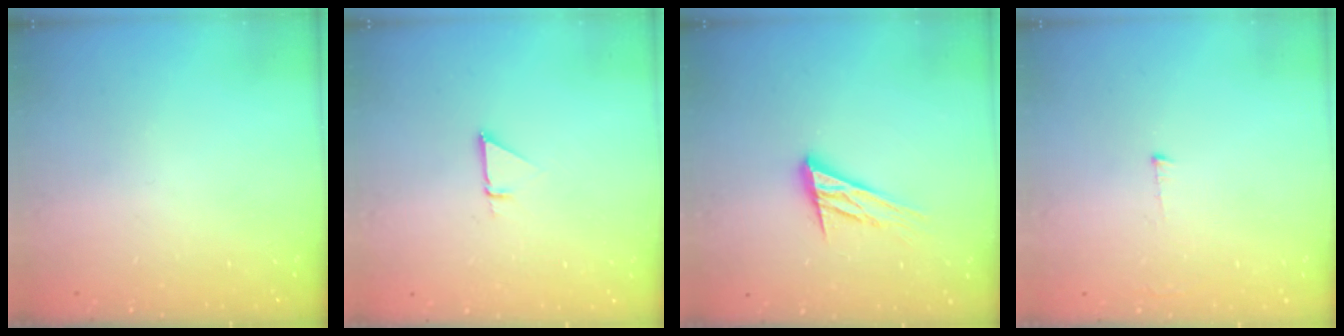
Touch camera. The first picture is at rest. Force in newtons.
{"total": 1.4, "press": 1.4, "slide": 0.0}
{"total": 15.2, "press": 15.0, "slide": 2.7}
{"total": 3.0, "press": 3.0, "slide": 0.3}